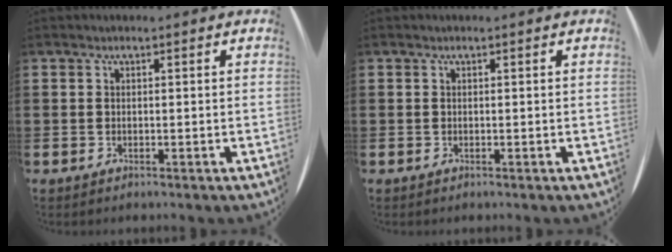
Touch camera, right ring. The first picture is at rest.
{"total": 0.0}